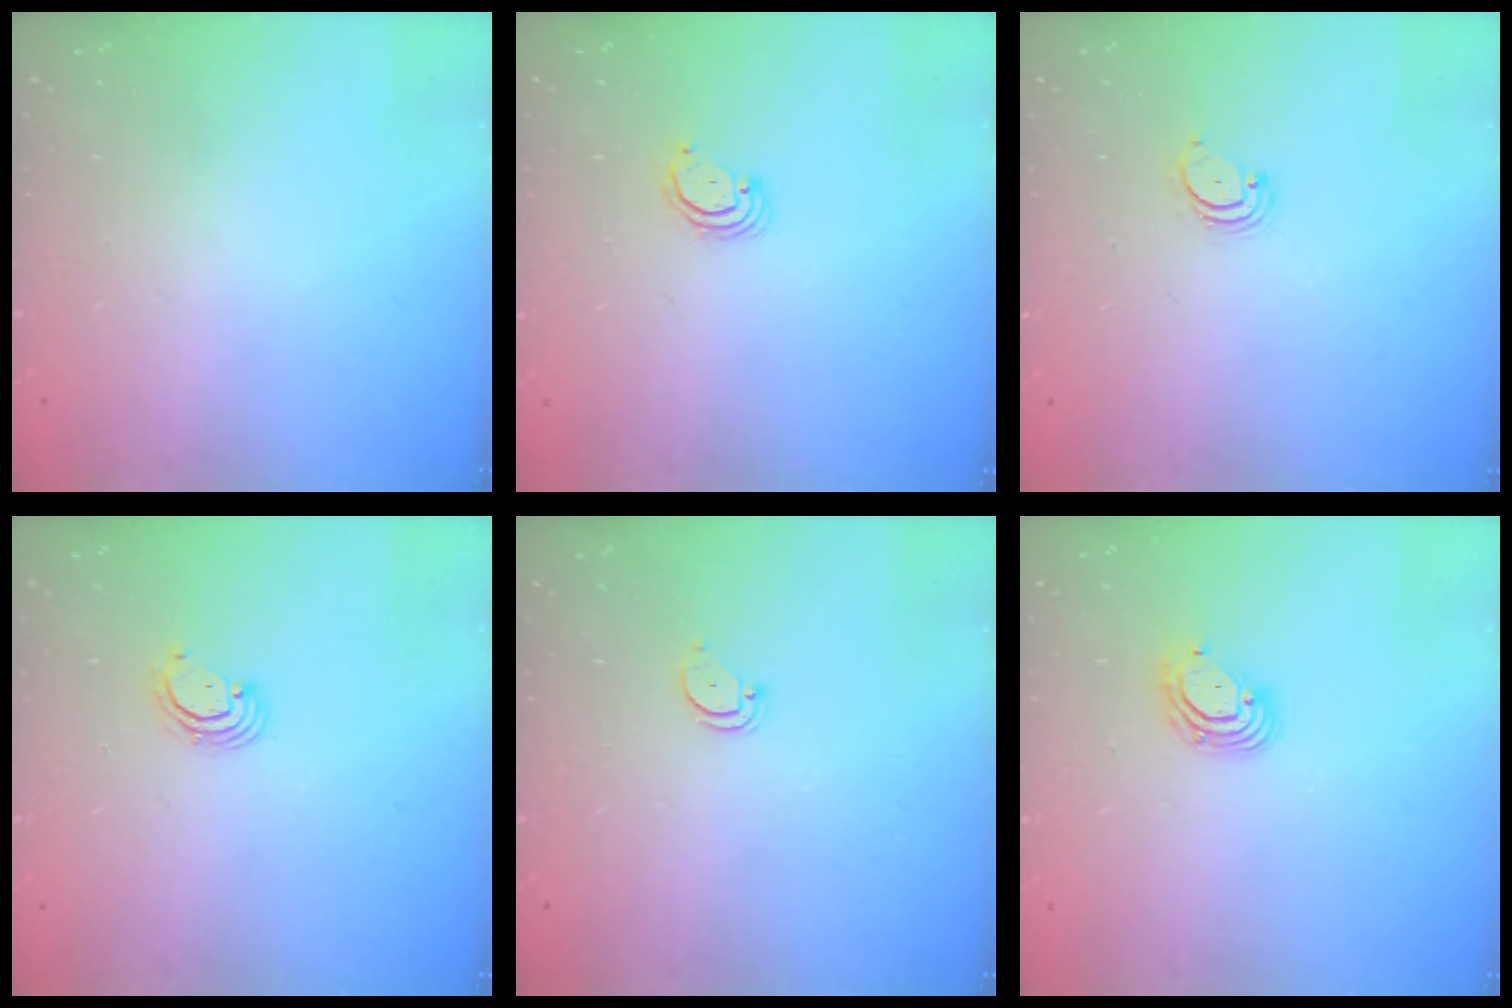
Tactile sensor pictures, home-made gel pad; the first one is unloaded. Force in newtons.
{"total": 2.8, "press": 2.8, "slide": 0.2}
{"total": 2.6, "press": 2.5, "slide": 0.3}
{"total": 2.6, "press": 2.6, "slide": 0.3}
{"total": 2.6, "press": 2.6, "slide": 0.1}
{"total": 6.2, "press": 6.1, "slide": 0.9}